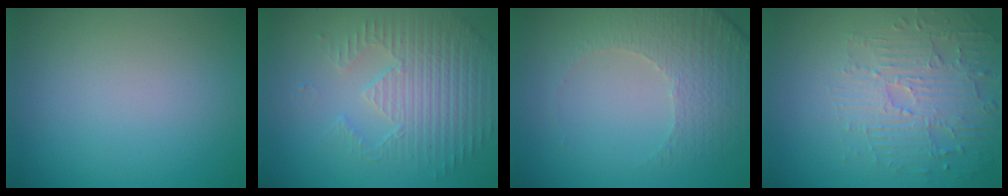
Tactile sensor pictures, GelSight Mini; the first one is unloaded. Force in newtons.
{"total": 3.8, "press": 3.7, "slide": 1.0}
{"total": 5.0, "press": 3.6, "slide": 3.5}
{"total": 4.7, "press": 3.7, "slide": 2.9}